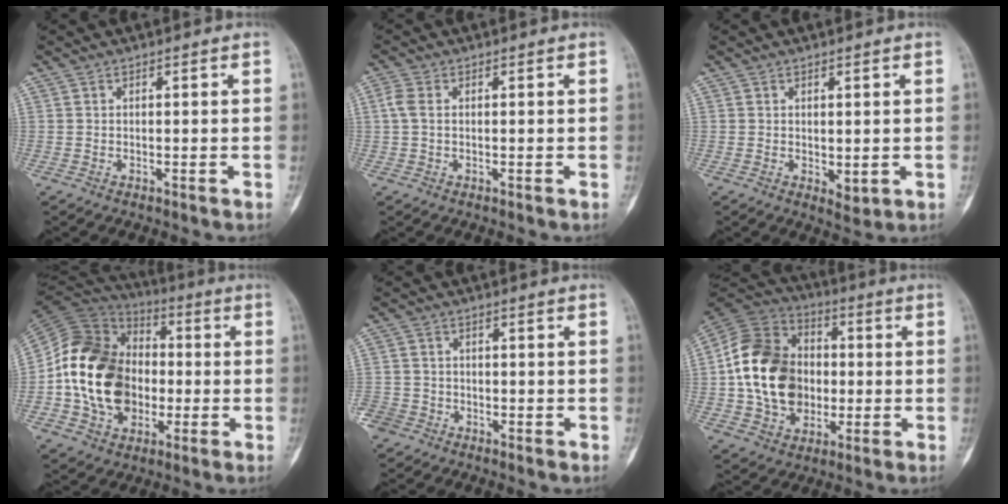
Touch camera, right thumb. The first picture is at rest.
{"total": 2.7, "force": [0.3, 1.7, 2.0], "torque": [-0.059, 0.004, 0.003]}
{"total": 2.6, "force": [-0.1, 1.5, 2.2], "torque": [-0.025, -0.009, 0.007]}
{"total": 21.6, "force": [-2.0, 16.2, 14.2], "torque": [-0.234, 0.026, -0.035]}
{"total": 5.2, "force": [-2.9, 4.2, 1.1], "torque": [-0.014, 0.016, -0.056]}
{"total": 20.7, "force": [-0.5, 15.9, 13.3], "torque": [-0.216, 0.021, -0.008]}